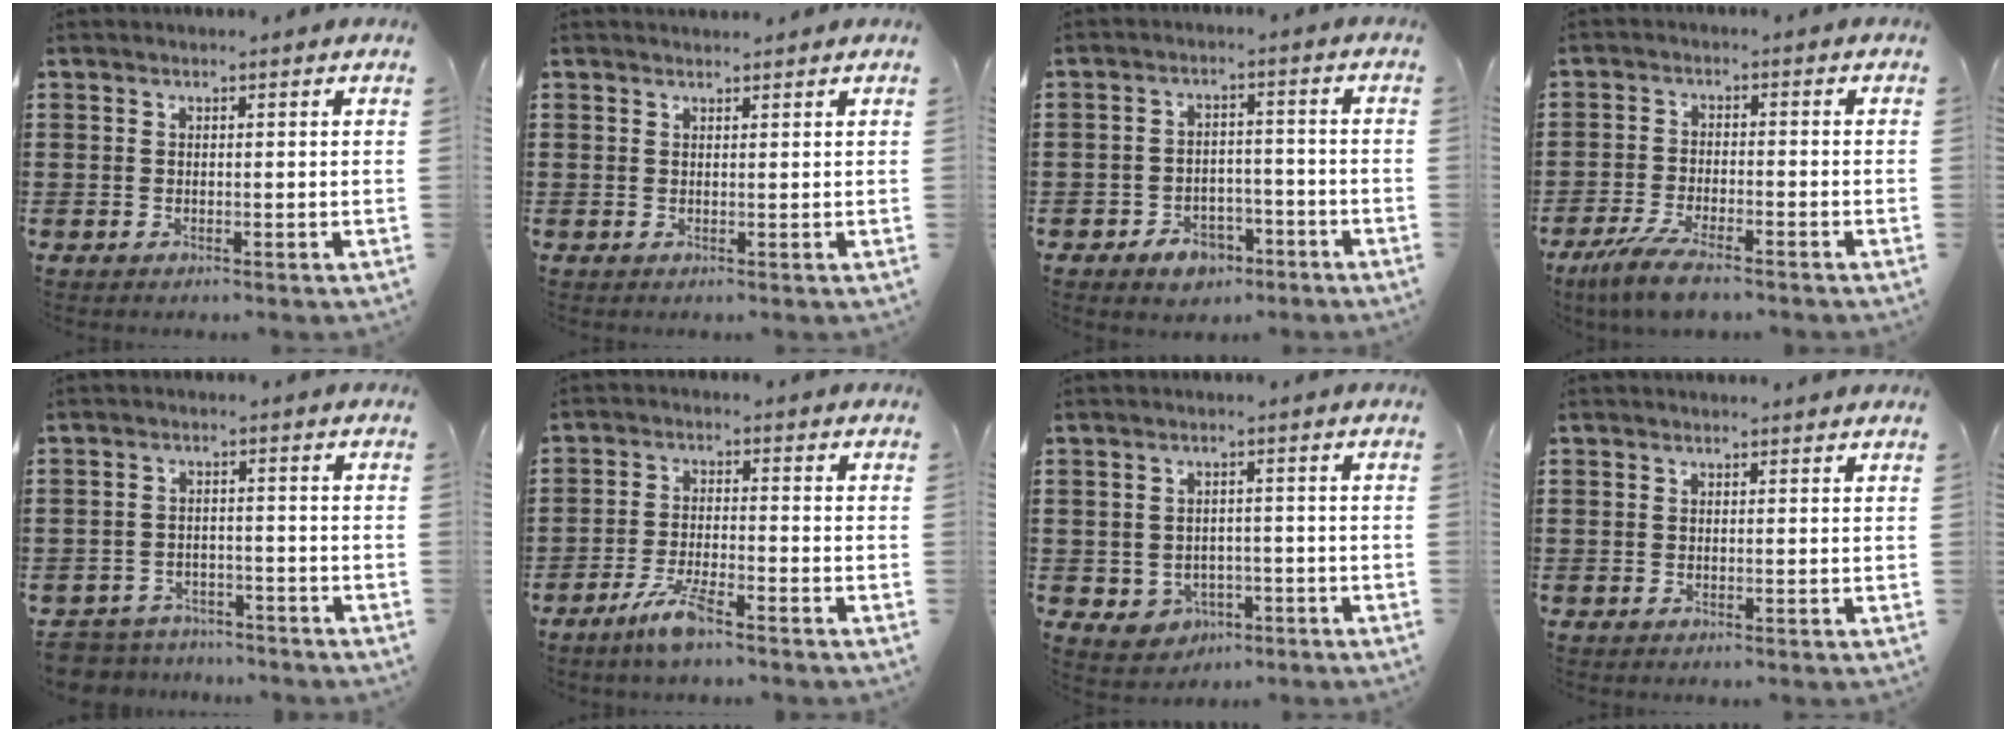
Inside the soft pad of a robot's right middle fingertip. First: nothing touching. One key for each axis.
{"total": 0.6, "fx": 0.6, "fy": 0.1, "fz": 0.0, "tx": 0.002, "ty": -0.003, "tz": 0.011}
{"total": 4.2, "fx": -3.2, "fy": 2.3, "fz": 1.4, "tx": -0.025, "ty": 0.010, "tz": -0.062}
{"total": 5.5, "fx": -4.4, "fy": 0.8, "fz": 3.2, "tx": -0.080, "ty": -0.012, "tz": -0.088}
{"total": 4.2, "fx": -4.2, "fy": 0.8, "fz": -0.2, "tx": -0.008, "ty": 0.004, "tz": -0.091}
{"total": 5.2, "fx": -3.6, "fy": 0.7, "fz": 3.6, "tx": -0.085, "ty": -0.007, "tz": -0.070}
{"total": 2.5, "fx": -1.2, "fy": 2.2, "fz": 0.5, "tx": -0.018, "ty": 0.002, "tz": -0.028}
{"total": 0.0}